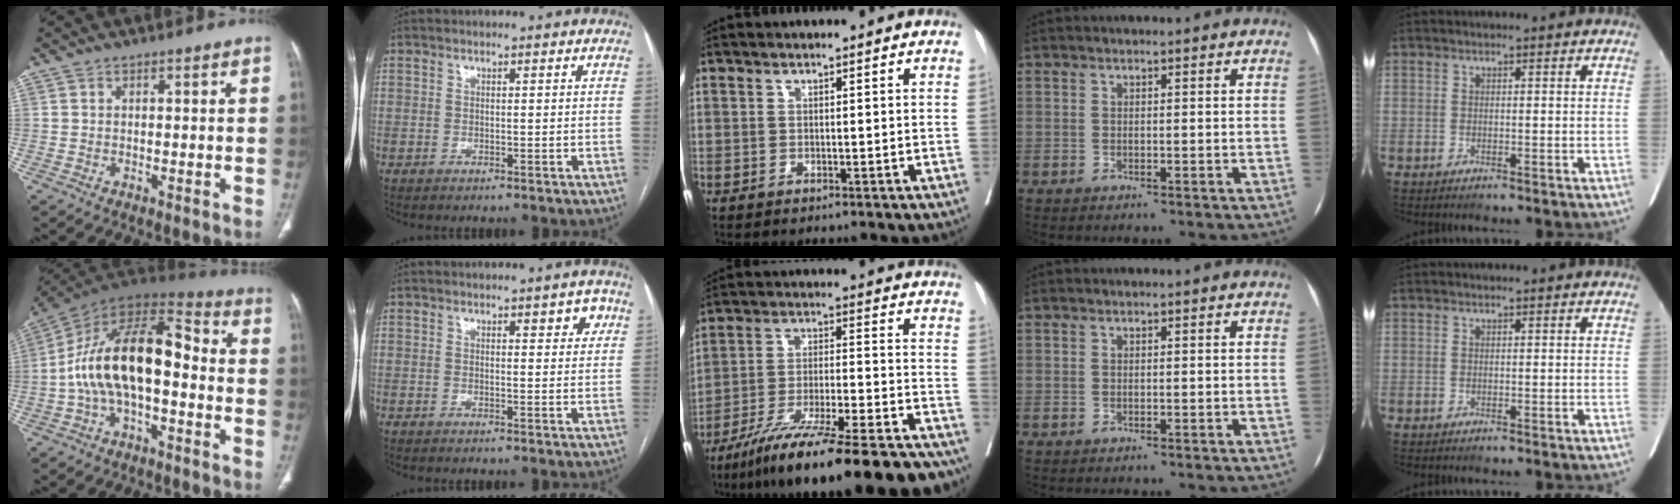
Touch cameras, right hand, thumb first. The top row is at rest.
{"thumb": {"total": 18.8, "force": [-2.3, 9.5, 16.1], "torque": [-0.271, 0.060, -0.046]}, "index": {"total": 3.3, "force": [1.8, 1.1, 2.5], "torque": [-0.027, 0.002, 0.022]}, "middle": {"total": 26.2, "force": [-21.2, 3.0, 15.1], "torque": [-0.180, -0.014, -0.328]}}